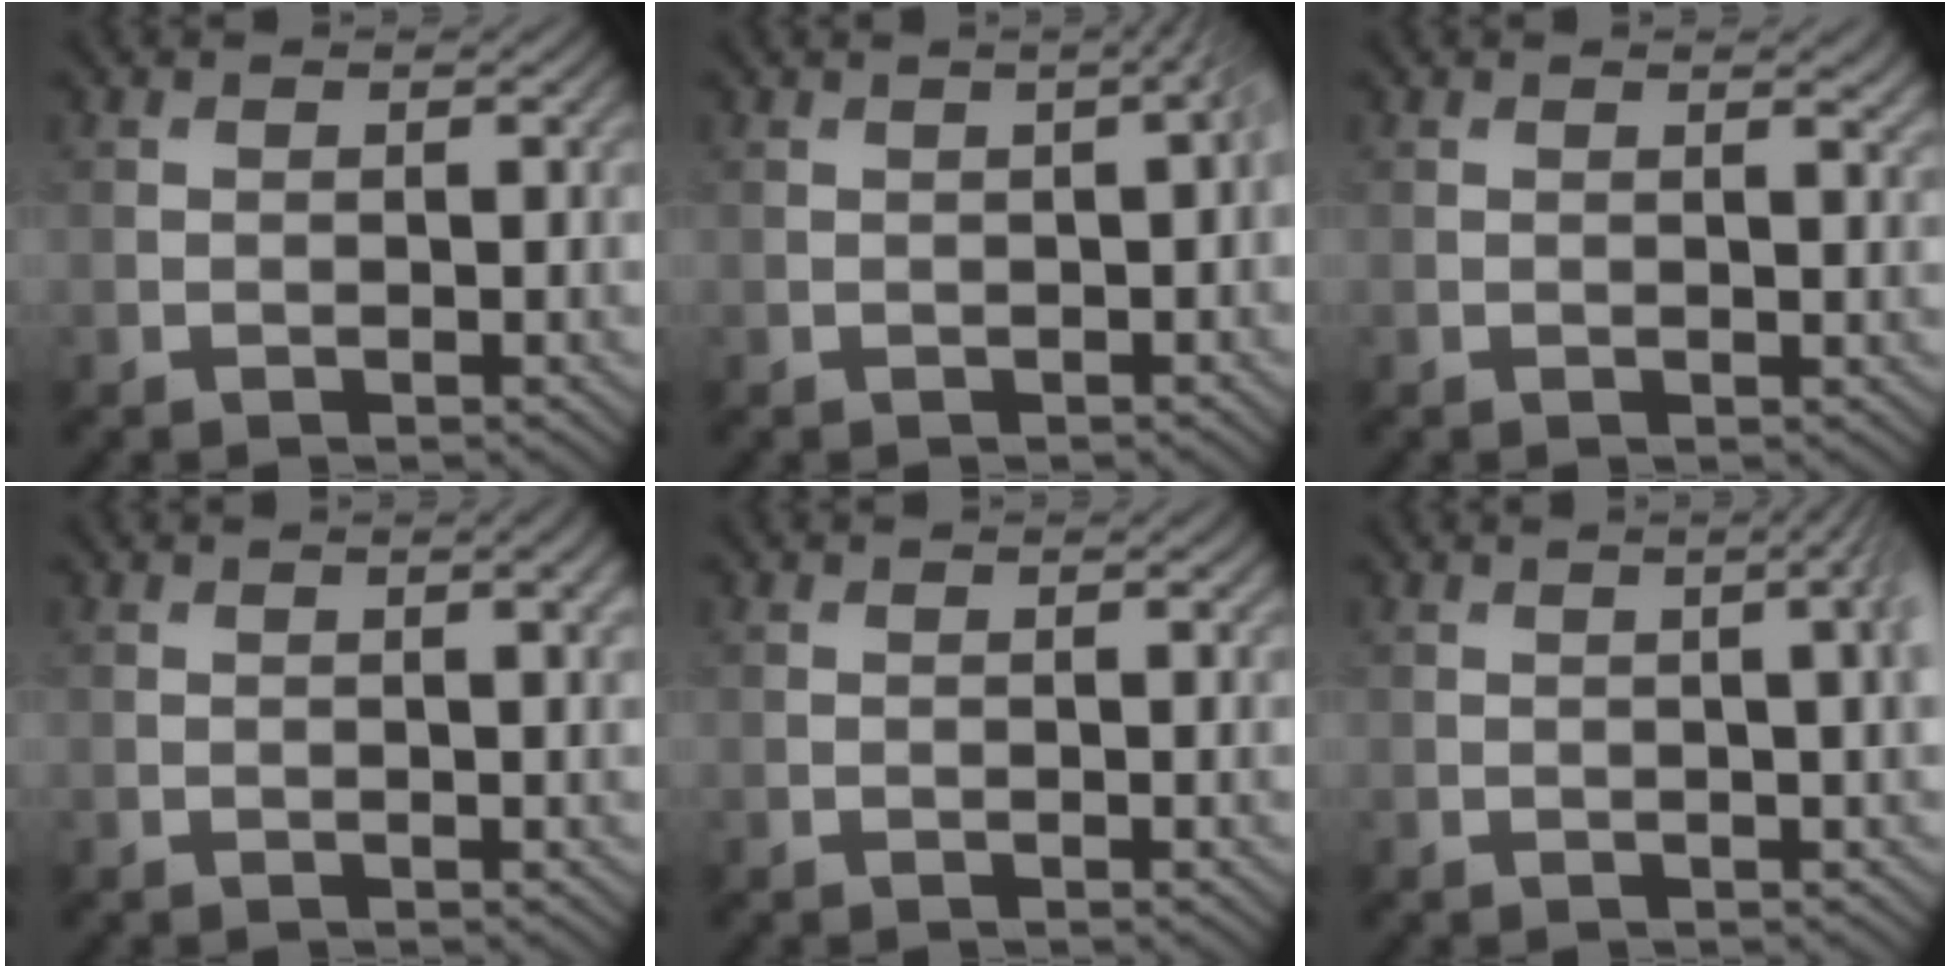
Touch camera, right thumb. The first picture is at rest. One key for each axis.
{"total": 2.6, "fx": 0.1, "fy": 0.7, "fz": 2.5, "tx": -0.028, "ty": 0.008, "tz": 0.006}
{"total": 1.1, "fx": 0.7, "fy": 0.2, "fz": 0.9, "tx": -0.011, "ty": -0.001, "tz": 0.010}
{"total": 1.9, "fx": 0.7, "fy": 0.3, "fz": 1.8, "tx": -0.023, "ty": 0.005, "tz": 0.010}
{"total": 0.0}
{"total": 3.7, "fx": 0.6, "fy": 0.9, "fz": 3.6, "tx": -0.040, "ty": 0.015, "tz": 0.005}